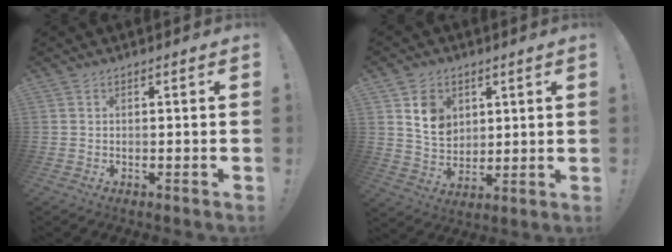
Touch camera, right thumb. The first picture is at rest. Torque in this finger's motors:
{"motor_torque": [0.52, 0.33, 0.15, 0.23, 0.13]}